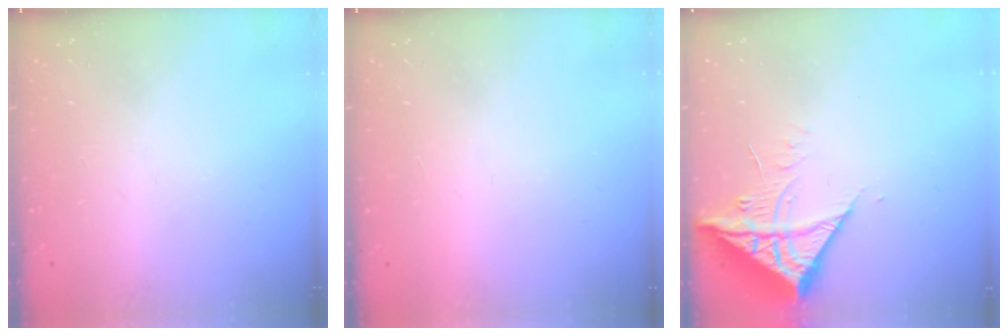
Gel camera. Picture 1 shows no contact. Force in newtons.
{"total": 1.5, "press": 1.5, "slide": 0.1}
{"total": 10.4, "press": 10.3, "slide": 1.4}